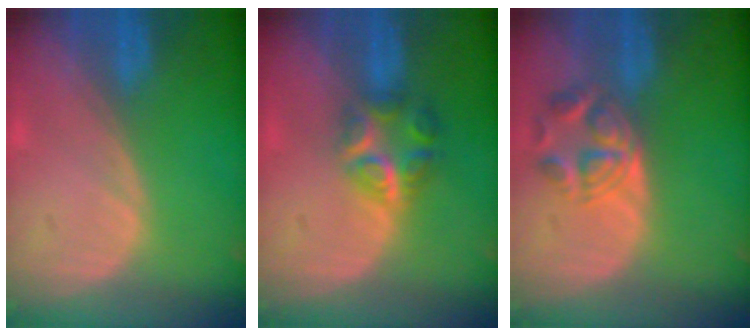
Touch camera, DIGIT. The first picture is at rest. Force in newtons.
{"total": 6.0, "press": 5.5, "slide": 2.5}
{"total": 5.5, "press": 5.1, "slide": 2.0}